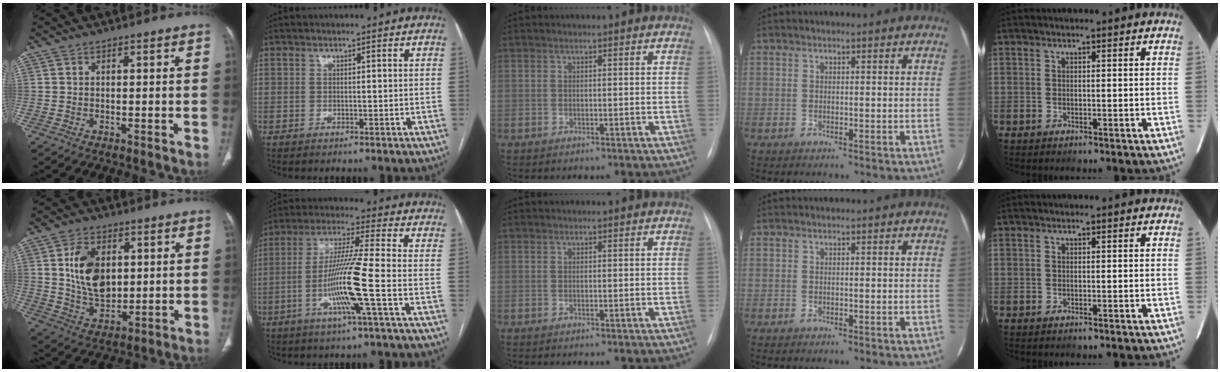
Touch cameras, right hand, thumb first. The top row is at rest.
{"thumb": {"total": 12.1, "force": [2.4, 7.9, 8.9], "torque": [-0.136, -0.017, 0.052]}, "index": {"total": 11.4, "force": [-3.5, -1.3, 10.8], "torque": [-0.211, -0.009, -0.072]}}